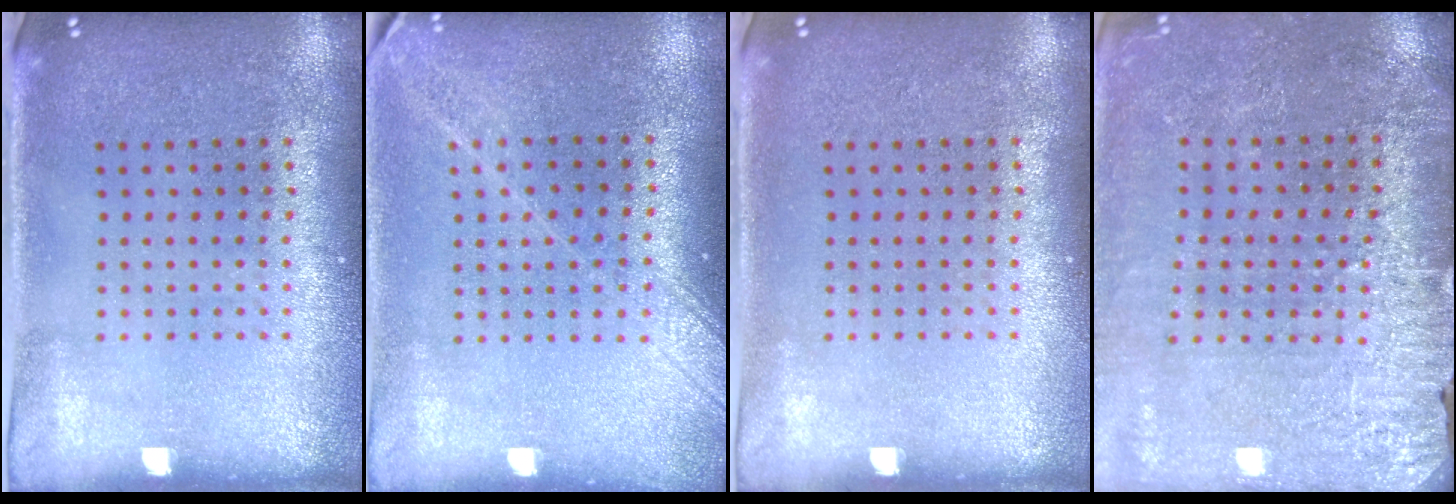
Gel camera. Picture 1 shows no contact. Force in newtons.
{"total": 1.8, "press": 1.5, "slide": 1.0}
{"total": 0.0}
{"total": 2.9, "press": 2.9, "slide": 0.3}